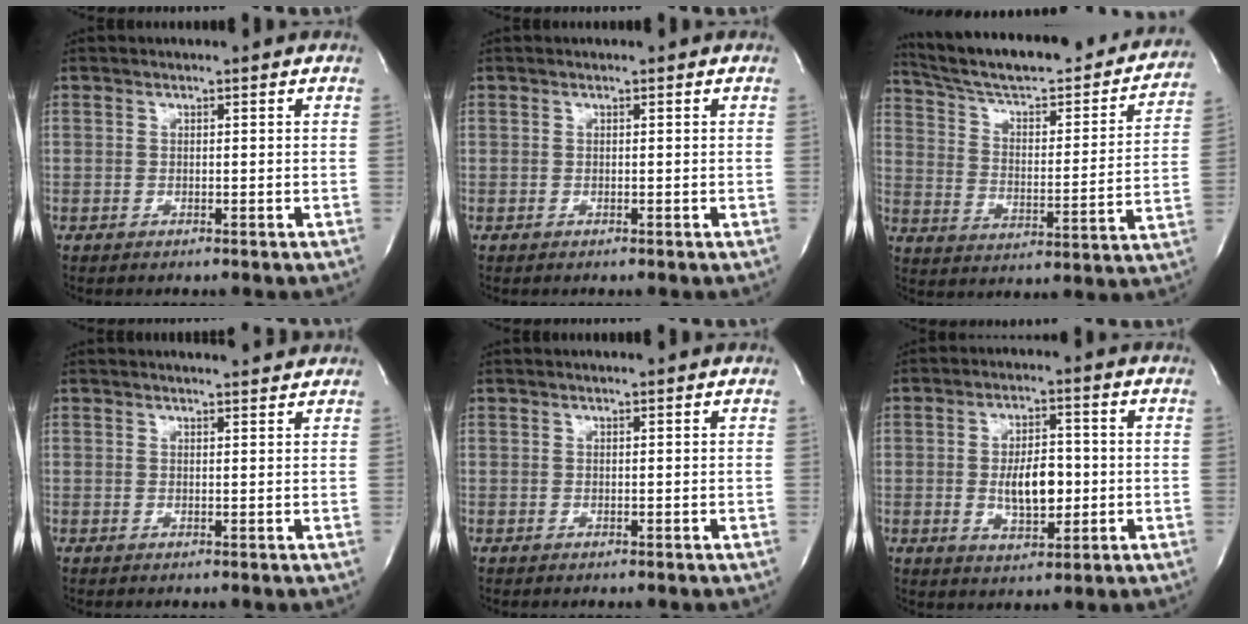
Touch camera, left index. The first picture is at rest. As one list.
[{"total": 0.0}, {"total": 28.7, "force": [25.2, 5.3, 12.6], "torque": [-0.197, -0.032, 0.338]}, {"total": 4.4, "force": [4.3, 0.3, 1.1], "torque": [-0.021, 0.009, 0.047]}, {"total": 1.2, "force": [1.1, -0.2, 0.4], "torque": [-0.009, 0.008, 0.018]}, {"total": 7.1, "force": [-0.6, 3.1, 6.4], "torque": [-0.112, 0.000, -0.005]}]